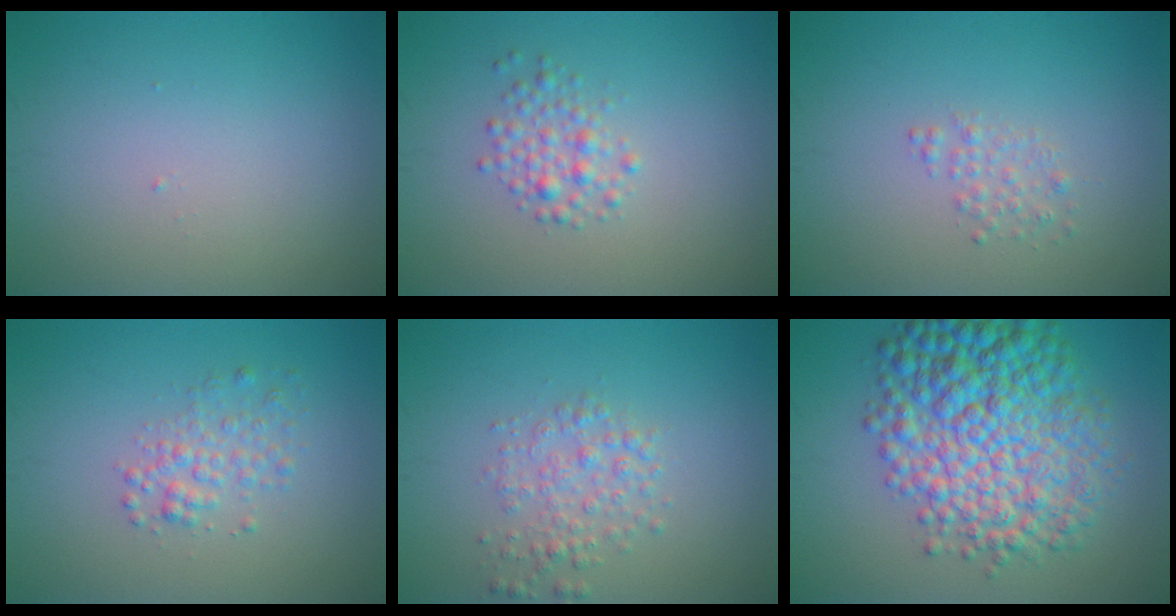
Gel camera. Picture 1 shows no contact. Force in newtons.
{"total": 2.0, "press": 2.0, "slide": 0.1}
{"total": 1.3, "press": 1.3, "slide": 0.0}
{"total": 2.1, "press": 2.1, "slide": 0.1}
{"total": 2.5, "press": 2.5, "slide": 0.1}
{"total": 10.5, "press": 10.5, "slide": 0.1}